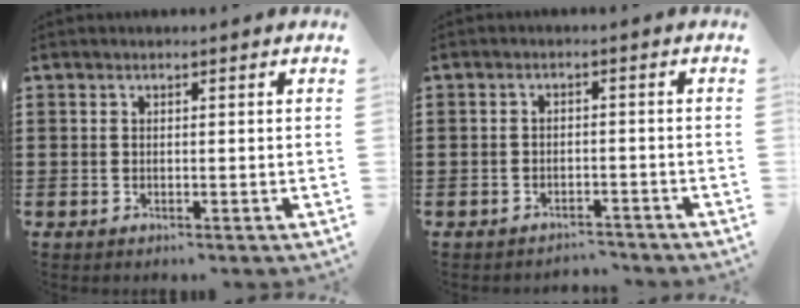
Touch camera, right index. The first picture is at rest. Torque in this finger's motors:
{"motor_torque": [-0.60, 0.37, 0.00, -0.01]}